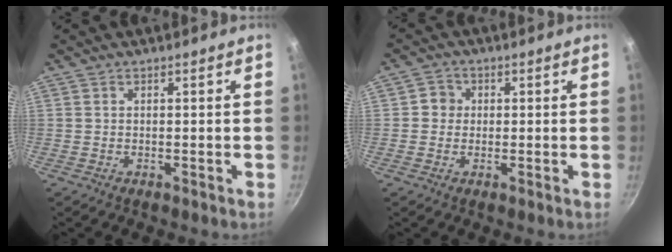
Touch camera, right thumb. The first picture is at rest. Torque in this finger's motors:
{"motor_torque": [-0.07, 0.23, 0.30, -0.22, -0.01]}